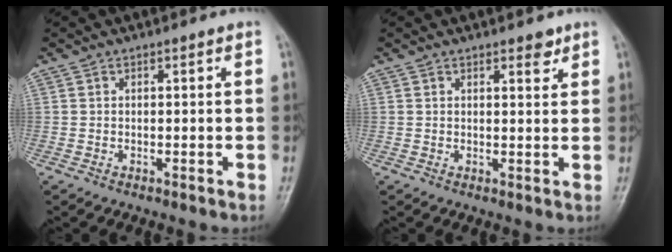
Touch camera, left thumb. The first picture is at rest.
{"total": 2.6, "force": [1.8, 1.0, 1.6], "torque": [-0.011, -0.010, 0.025]}